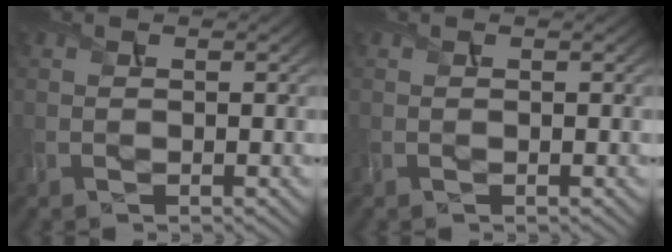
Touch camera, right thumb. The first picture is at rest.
{"total": 0.0}